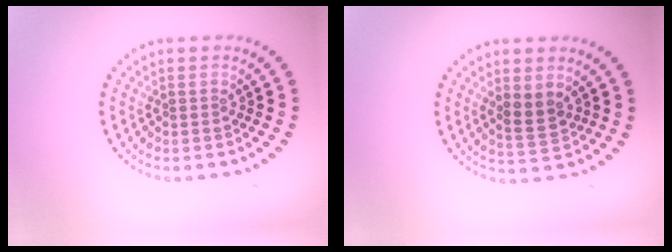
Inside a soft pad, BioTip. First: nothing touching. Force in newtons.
{"total": 2.2, "press": 2.1, "slide": 0.7}